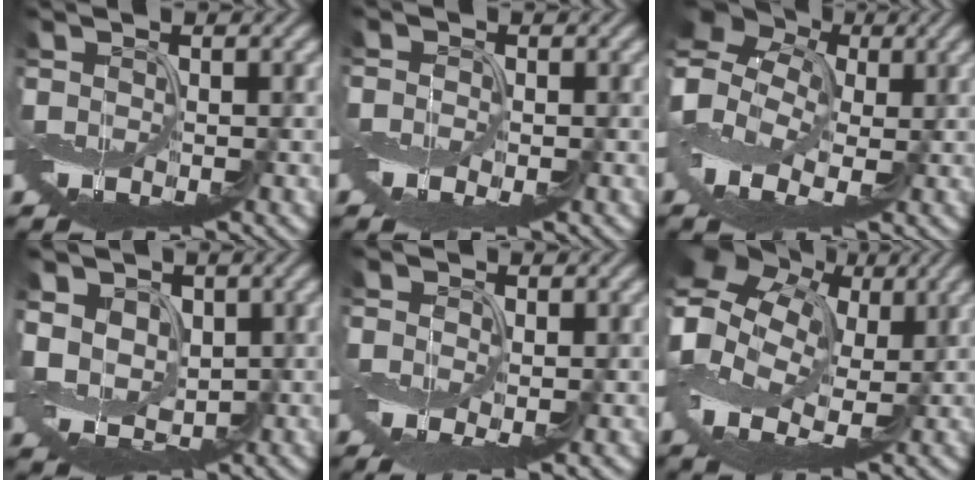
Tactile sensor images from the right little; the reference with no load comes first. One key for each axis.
{"total": 1.2, "fx": -0.6, "fy": 0.7, "fz": 0.8, "tx": -0.018, "ty": -0.002, "tz": -0.012}
{"total": 8.5, "fx": 0.6, "fy": 6.1, "fz": 5.9, "tx": -0.151, "ty": 0.015, "tz": 0.004}
{"total": 4.9, "fx": 1.4, "fy": 3.9, "fz": 2.5, "tx": -0.060, "ty": 0.000, "tz": 0.023}
{"total": 2.4, "fx": -0.4, "fy": 1.3, "fz": 2.0, "tx": -0.037, "ty": -0.007, "tz": -0.002}
{"total": 12.2, "fx": 3.3, "fy": 8.6, "fz": 8.1, "tx": -0.198, "ty": 0.023, "tz": 0.065}